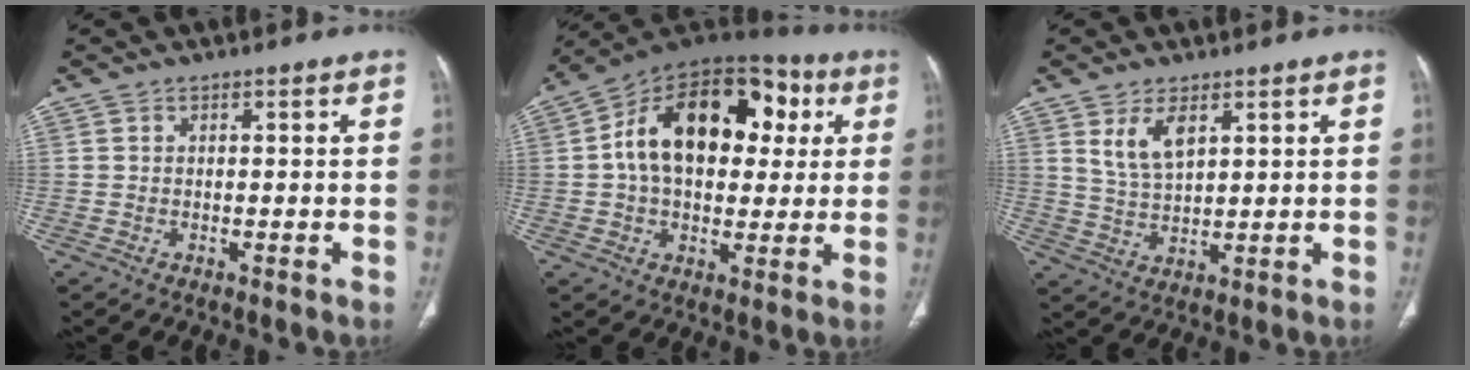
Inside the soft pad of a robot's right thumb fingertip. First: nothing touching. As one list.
[{"total": 23.1, "force": [4.2, 14.8, 17.2], "torque": [-0.243, 0.026, 0.057]}, {"total": 6.3, "force": [3.2, 3.0, 4.6], "torque": [-0.082, -0.018, 0.071]}]